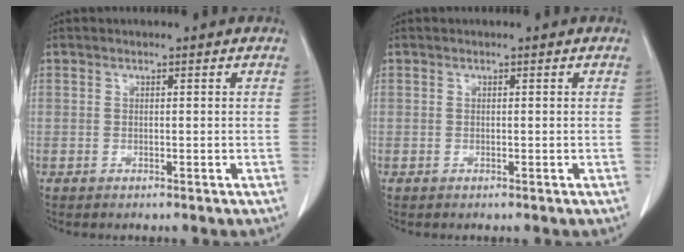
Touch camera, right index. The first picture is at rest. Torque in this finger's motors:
{"motor_torque": [-0.03, 0.01, 0.06, 0.01]}